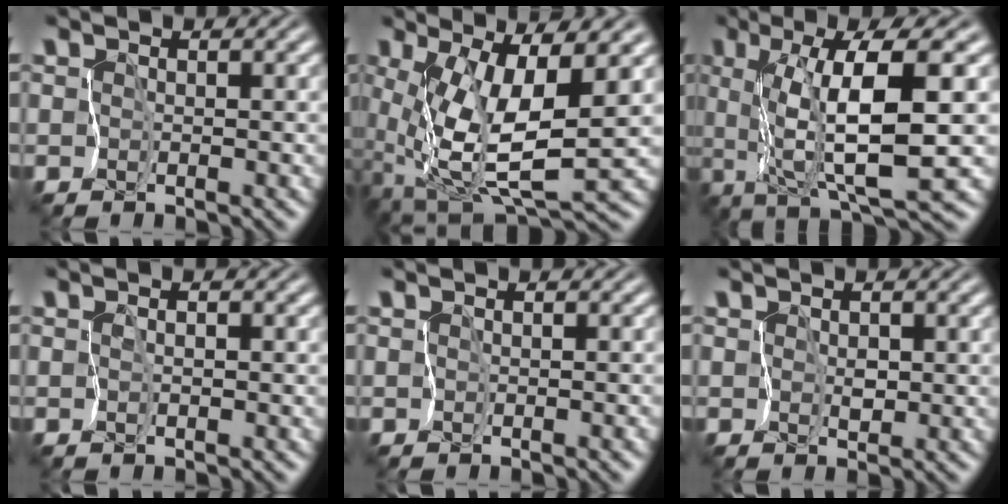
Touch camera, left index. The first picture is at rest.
{"total": 8.8, "force": [0.1, 3.1, 8.2], "torque": [-0.177, -0.032, 0.016]}
{"total": 8.9, "force": [1.3, 1.4, 8.7], "torque": [-0.138, -0.005, 0.026]}
{"total": 0.8, "force": [-0.4, 0.4, 0.6], "torque": [-0.010, -0.003, -0.003]}
{"total": 0.7, "force": [-0.5, 0.3, 0.4], "torque": [0.000, -0.005, -0.002]}
{"total": 1.1, "force": [0.2, 0.8, 0.7], "torque": [-0.012, -0.002, 0.005]}